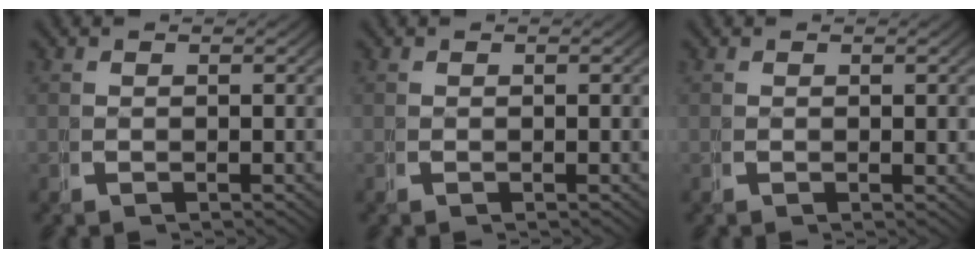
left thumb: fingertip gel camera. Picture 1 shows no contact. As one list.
[{"total": 0.0}, {"total": 0.5, "force": [0.3, 0.2, 0.4], "torque": [-0.007, -0.002, 0.004]}]